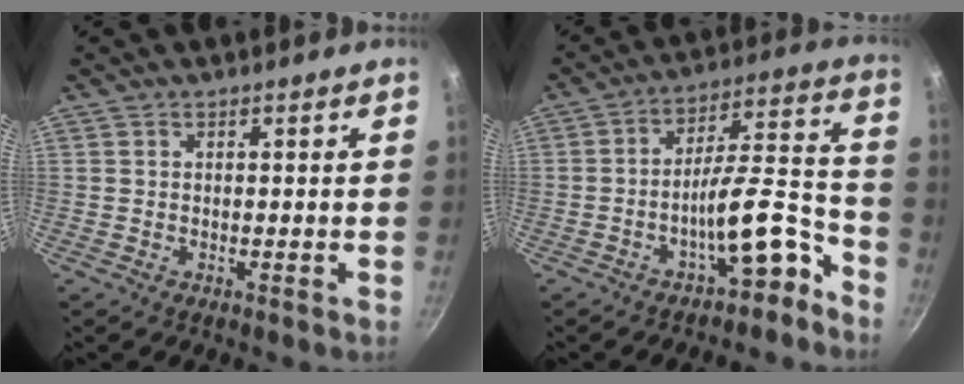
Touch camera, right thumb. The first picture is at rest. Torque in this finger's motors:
{"motor_torque": [3.47, 1.53, 1.59, -1.18, 0.64]}